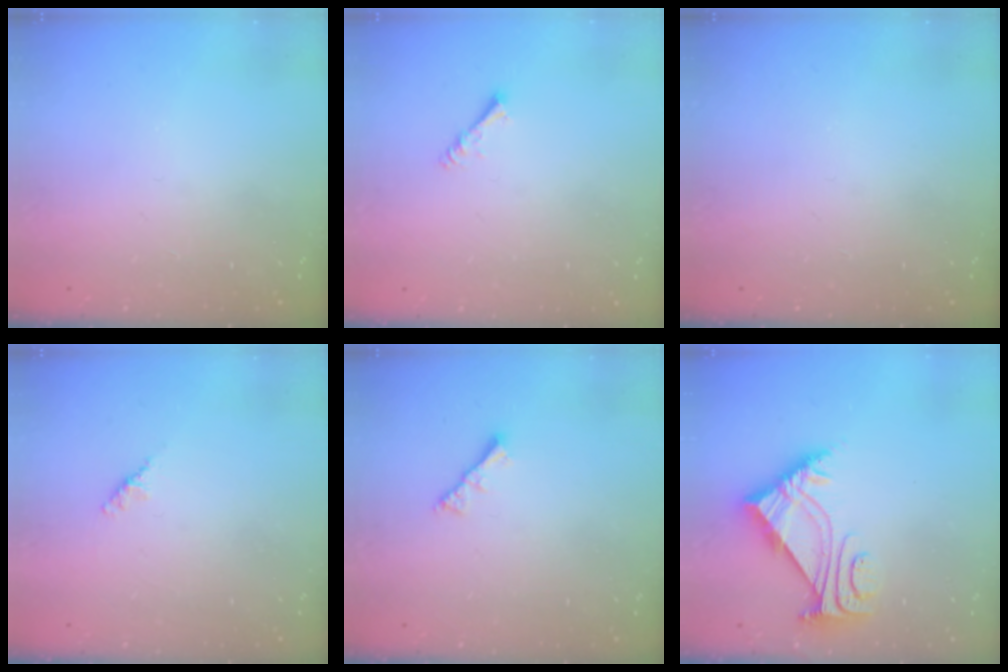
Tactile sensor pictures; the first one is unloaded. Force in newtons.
{"total": 1.4, "press": 1.3, "slide": 0.3}
{"total": 0.0}
{"total": 1.8, "press": 1.7, "slide": 0.6}
{"total": 2.8, "press": 2.8, "slide": 0.6}
{"total": 5.7, "press": 5.6, "slide": 1.0}